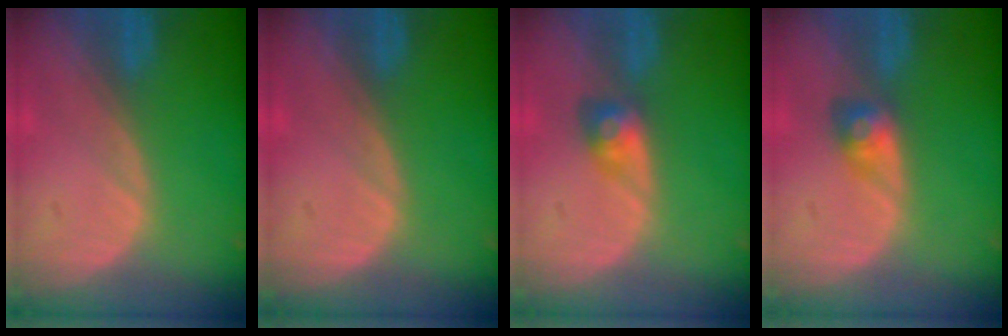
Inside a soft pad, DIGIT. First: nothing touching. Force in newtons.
{"total": 0.0}
{"total": 2.9, "press": 2.7, "slide": 1.2}
{"total": 2.9, "press": 2.7, "slide": 1.0}